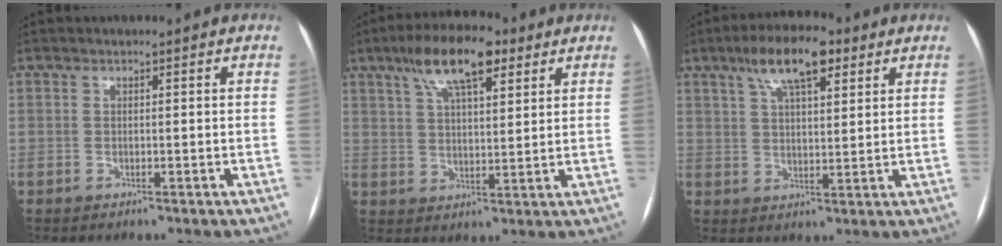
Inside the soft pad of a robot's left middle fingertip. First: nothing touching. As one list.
[{"total": 11.0, "force": [6.5, 3.4, 8.2], "torque": [-0.145, 0.021, 0.110]}, {"total": 9.5, "force": [5.5, 3.0, 7.2], "torque": [-0.128, 0.020, 0.093]}]